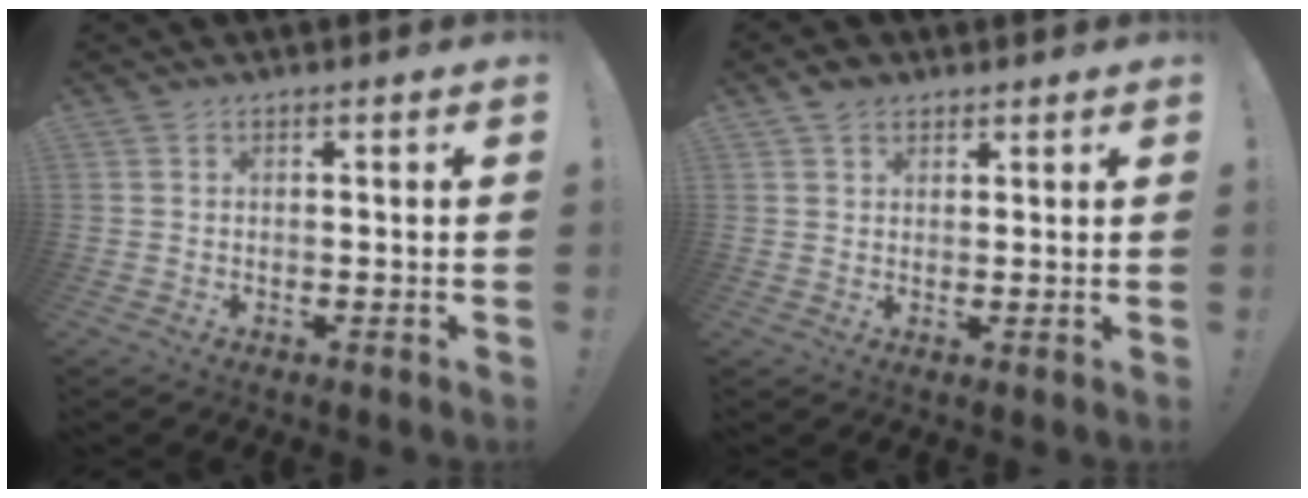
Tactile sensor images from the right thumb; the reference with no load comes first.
{"total": 3.3, "force": [2.1, 2.3, 1.0], "torque": [-0.009, -0.009, 0.038]}